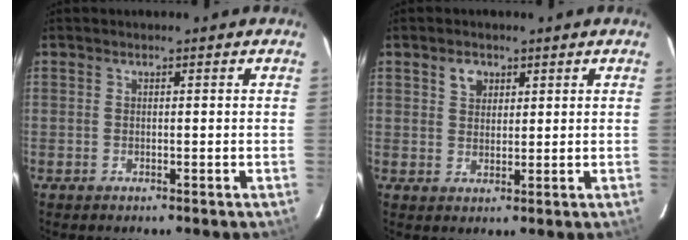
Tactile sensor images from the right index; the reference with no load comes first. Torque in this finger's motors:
{"motor_torque": [0.01, 0.02, 0.03, 0.03]}